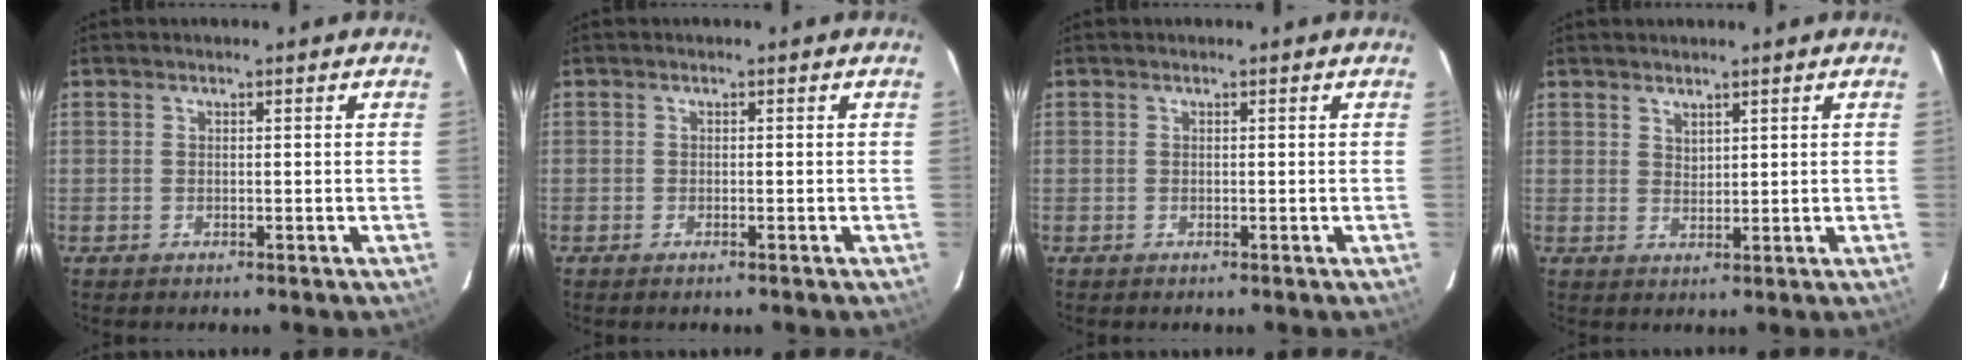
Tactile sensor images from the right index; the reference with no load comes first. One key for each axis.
{"total": 0.6, "fx": -0.5, "fy": 0.0, "fz": 0.4, "tx": -0.007, "ty": 0.001, "tz": -0.009}
{"total": 0.0}
{"total": 2.0, "fx": 1.7, "fy": 0.9, "fz": 0.5, "tx": -0.005, "ty": 0.001, "tz": 0.032}